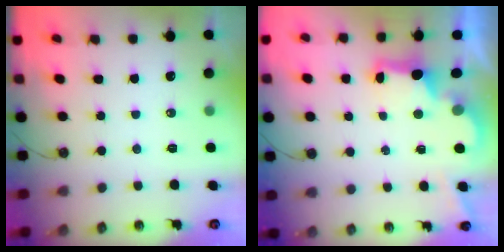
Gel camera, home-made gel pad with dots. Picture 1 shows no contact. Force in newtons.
{"total": 2.7, "press": 2.6, "slide": 0.9}